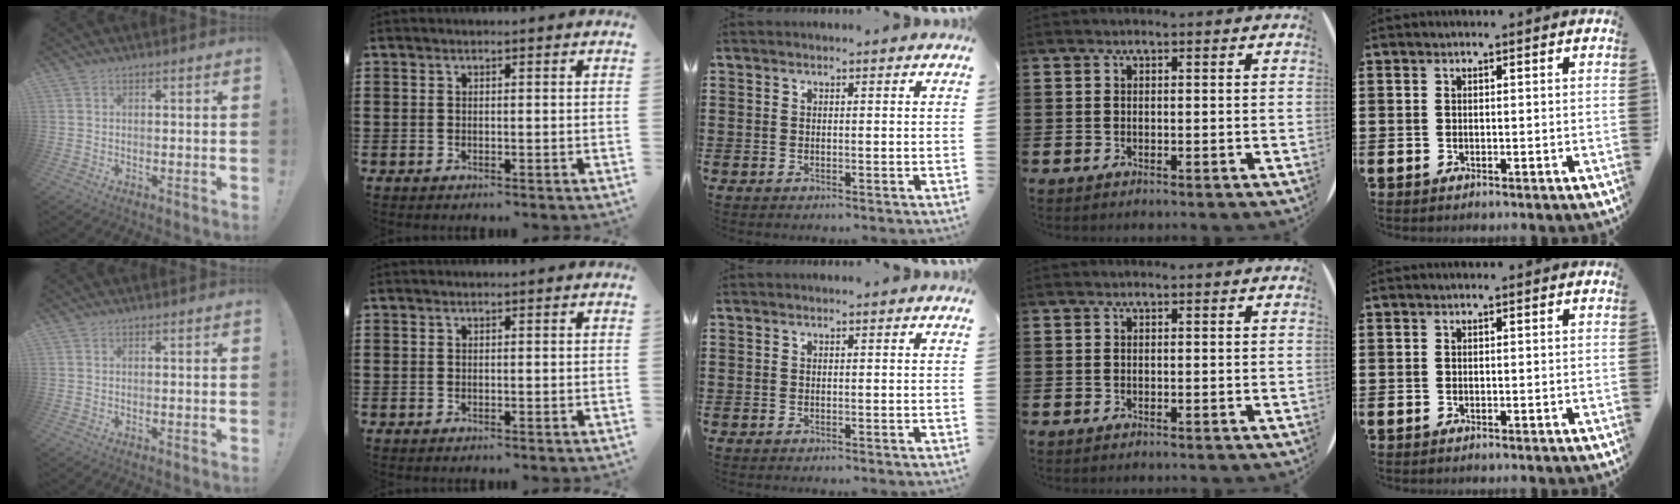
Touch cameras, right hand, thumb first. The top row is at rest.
{}